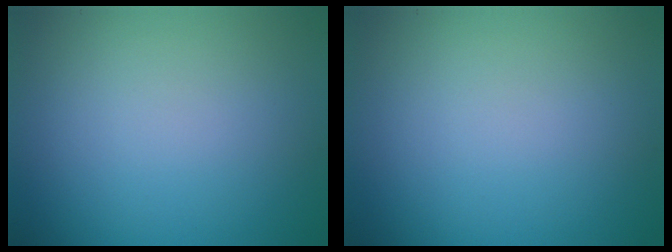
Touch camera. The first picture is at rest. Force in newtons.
{"total": 0.0}